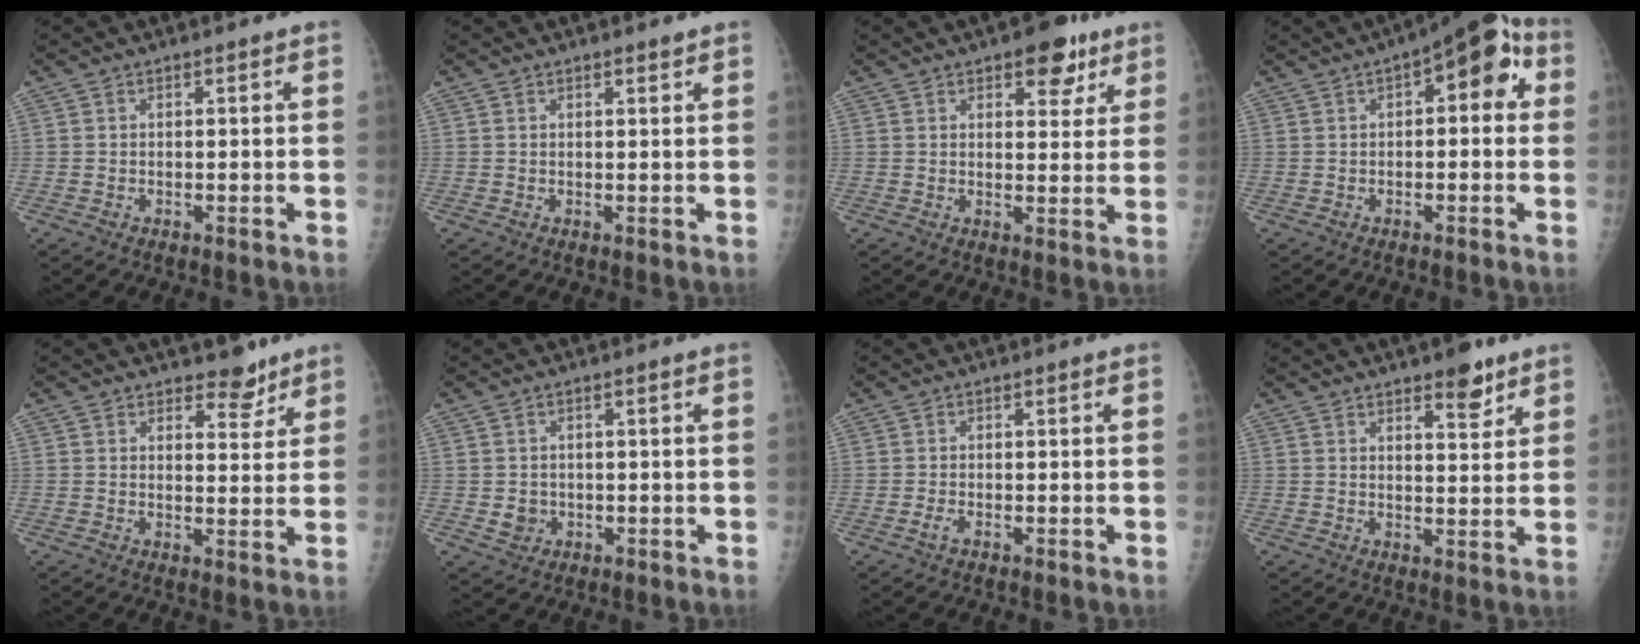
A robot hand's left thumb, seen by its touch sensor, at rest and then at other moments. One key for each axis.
{"total": 0.8, "fx": 0.7, "fy": 0.2, "fz": 0.2, "tx": -0.002, "ty": -0.006, "tz": 0.010}
{"total": 7.4, "fx": 4.4, "fy": 3.9, "fz": 4.5, "tx": -0.022, "ty": -0.017, "tz": 0.053}
{"total": 10.3, "fx": 2.6, "fy": 4.8, "fz": 8.7, "tx": -0.081, "ty": 0.028, "tz": 0.021}
{"total": 4.5, "fx": 3.7, "fy": 2.3, "fz": 1.3, "tx": 0.010, "ty": -0.027, "tz": 0.053}
{"total": 2.5, "fx": -0.4, "fy": 2.3, "fz": 0.7, "tx": -0.001, "ty": 0.001, "tz": 0.000}
{"total": 1.0, "fx": -0.7, "fy": 0.4, "fz": 0.7, "tx": -0.018, "ty": -0.002, "tz": -0.014}
{"total": 5.3, "fx": 3.8, "fy": 2.0, "fz": 3.2, "tx": -0.026, "ty": -0.025, "tz": 0.052}